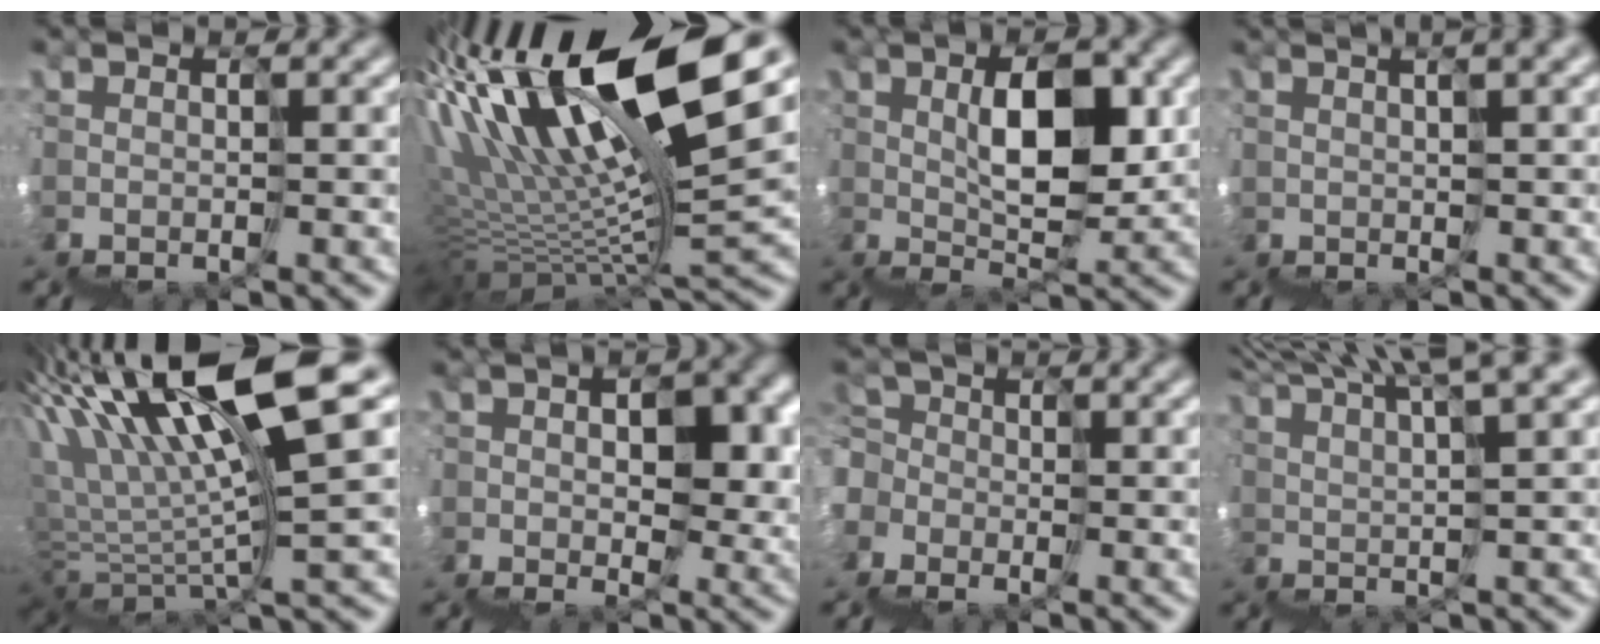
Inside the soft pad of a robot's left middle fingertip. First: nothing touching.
{"total": 12.2, "force": [6.0, 2.3, 10.4], "torque": [-0.187, 0.041, 0.101]}
{"total": 3.3, "force": [2.7, 0.6, 1.8], "torque": [-0.022, 0.043, 0.037]}
{"total": 4.1, "force": [2.9, 0.9, 2.7], "torque": [-0.014, 0.037, 0.056]}
{"total": 8.3, "force": [5.3, 0.3, 6.4], "torque": [-0.117, 0.044, 0.092]}
{"total": 8.9, "force": [1.9, 5.8, 6.5], "torque": [-0.080, 0.018, 0.042]}
{"total": 4.1, "force": [-2.8, 2.5, -1.6], "torque": [0.015, 0.012, -0.052]}
{"total": 9.6, "force": [8.5, 0.4, 4.5], "torque": [-0.062, 0.070, 0.121]}